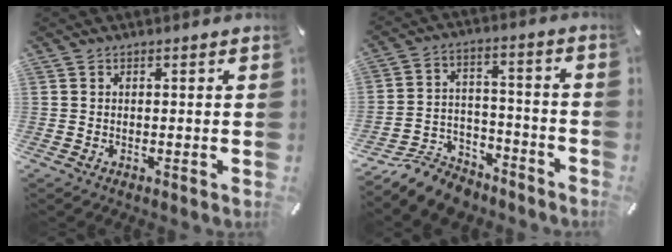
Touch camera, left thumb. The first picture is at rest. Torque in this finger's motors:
{"motor_torque": [-0.44, 0.49, 0.04, 0.27, 0.00]}